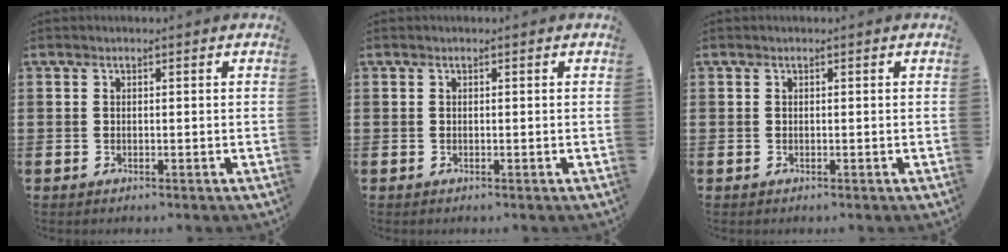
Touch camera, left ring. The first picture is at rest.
{"total": 0.0}
{"total": 0.0}